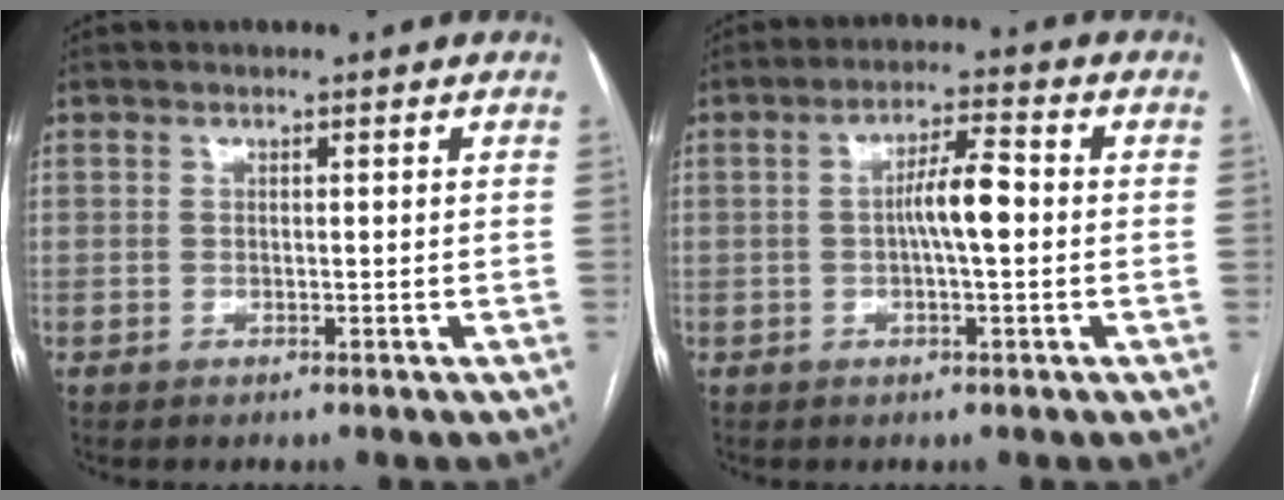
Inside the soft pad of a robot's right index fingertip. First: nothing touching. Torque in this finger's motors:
{"motor_torque": [0.90, 0.01, 0.37, 0.10]}